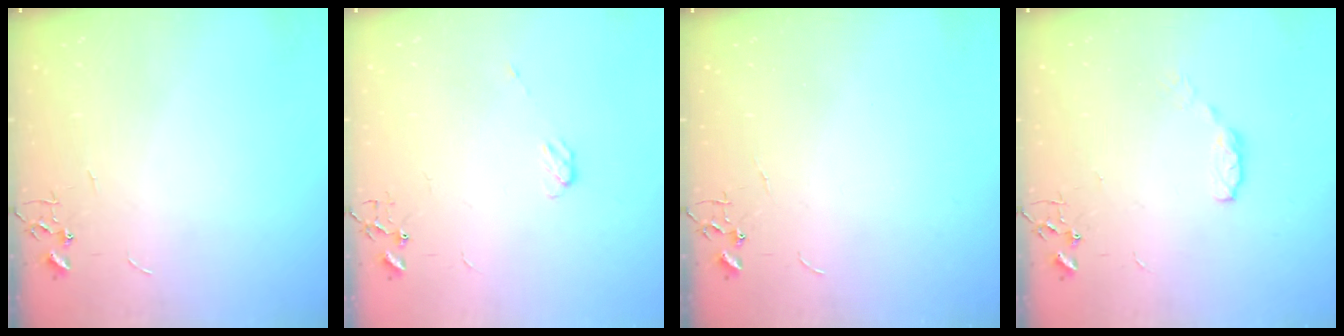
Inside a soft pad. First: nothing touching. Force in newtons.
{"total": 3.5, "press": 3.5, "slide": 0.5}
{"total": 0.0}
{"total": 5.6, "press": 5.6, "slide": 0.5}